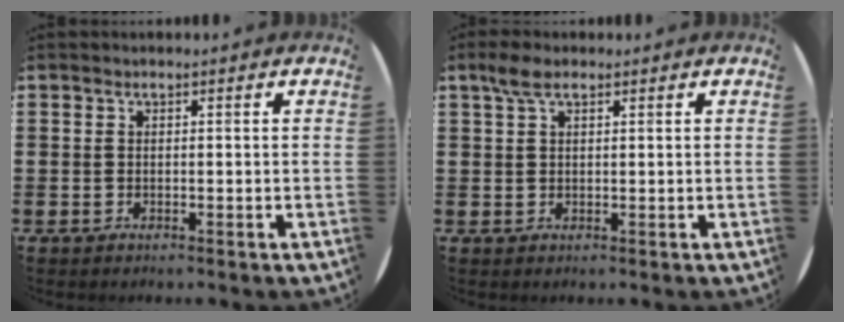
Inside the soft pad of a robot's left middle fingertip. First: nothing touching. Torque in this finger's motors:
{"motor_torque": [0.93, -0.62, 0.09, 0.02]}